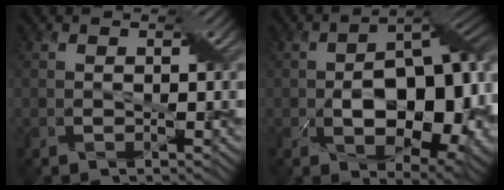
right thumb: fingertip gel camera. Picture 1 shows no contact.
{"total": 14.3, "force": [-2.1, 8.0, 11.6], "torque": [-0.171, -0.016, -0.021]}